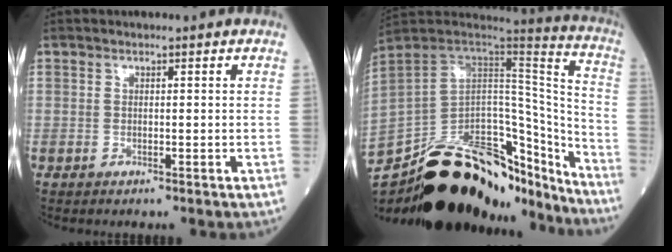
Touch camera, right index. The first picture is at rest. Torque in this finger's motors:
{"motor_torque": [0.38, -0.80, 0.32, 0.16]}